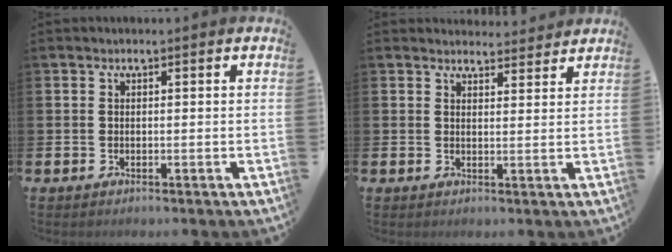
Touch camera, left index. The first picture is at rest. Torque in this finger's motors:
{"motor_torque": [0.88, -1.26, 0.09, 0.03]}